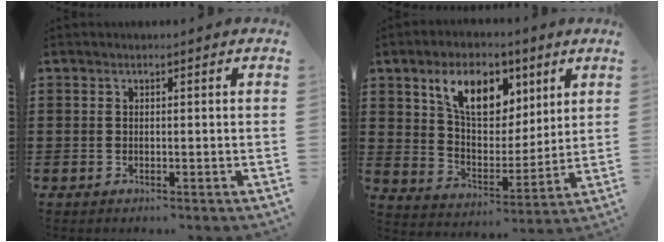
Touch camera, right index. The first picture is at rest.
{"total": 9.8, "force": [5.4, 5.8, 5.7], "torque": [-0.121, -0.003, 0.092]}